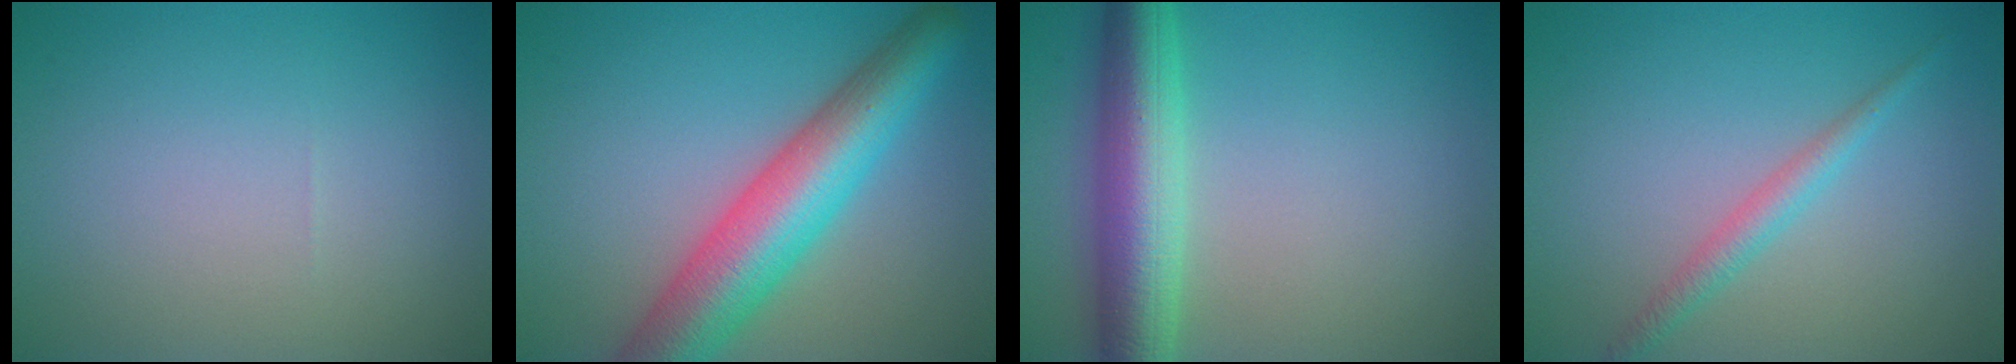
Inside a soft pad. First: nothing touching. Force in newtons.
{"total": 8.7, "press": 8.7, "slide": 0.4}
{"total": 7.1, "press": 7.1, "slide": 0.1}
{"total": 1.9, "press": 1.9, "slide": 0.1}